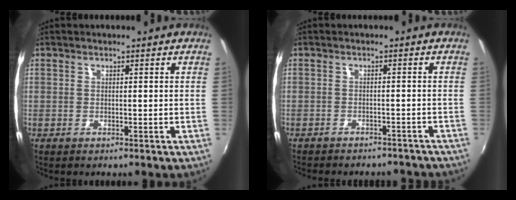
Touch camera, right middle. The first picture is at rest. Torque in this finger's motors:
{"motor_torque": [0.98, -1.16, 0.31, 0.06]}